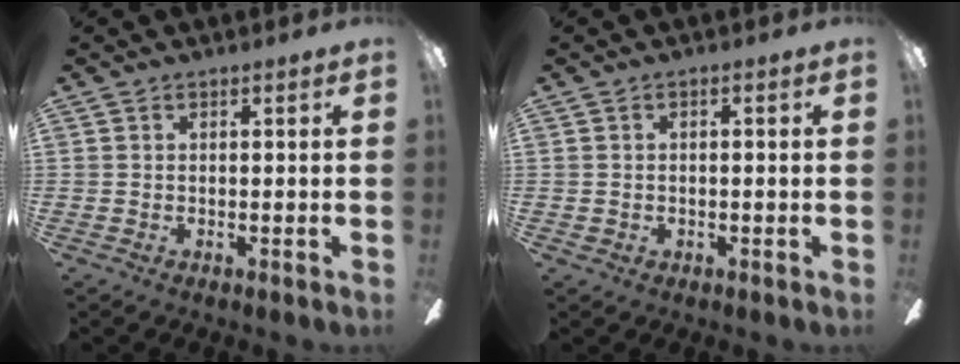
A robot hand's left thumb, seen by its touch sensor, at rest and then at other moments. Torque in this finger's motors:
{"motor_torque": [0.03, 0.06, -0.10, 0.10, 0.00]}